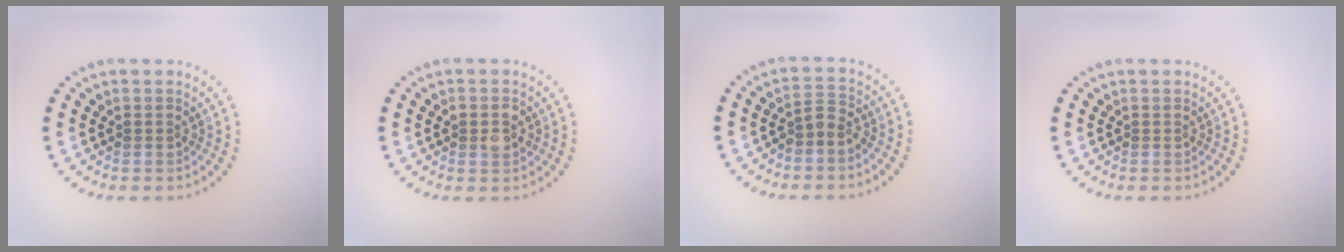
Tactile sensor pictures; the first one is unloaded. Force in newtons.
{"total": 2.3, "press": 2.3, "slide": 0.1}
{"total": 1.8, "press": 1.4, "slide": 1.1}
{"total": 0.0}